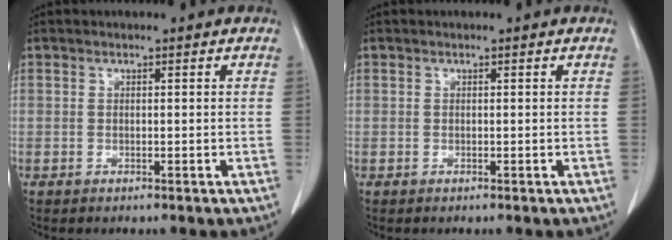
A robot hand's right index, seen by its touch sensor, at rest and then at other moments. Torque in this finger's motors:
{"motor_torque": [0.00, 0.00, 0.00, 0.00]}